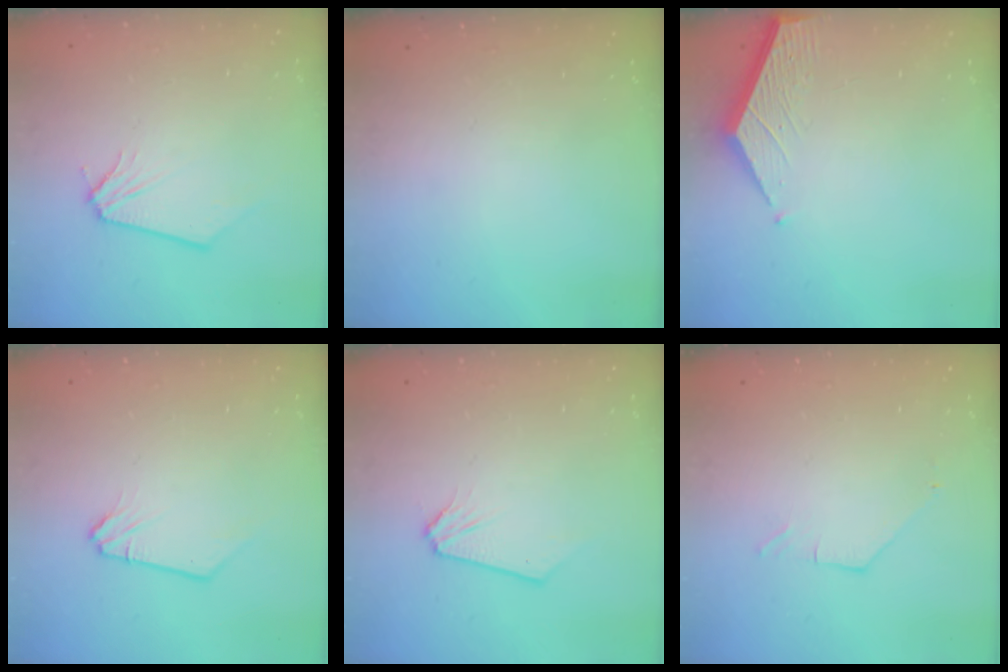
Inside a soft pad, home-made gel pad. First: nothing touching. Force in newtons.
{"total": 0.0}
{"total": 3.4, "press": 3.4, "slide": 0.3}
{"total": 0.0}
{"total": 0.0}
{"total": 0.7, "press": 0.7, "slide": 0.2}